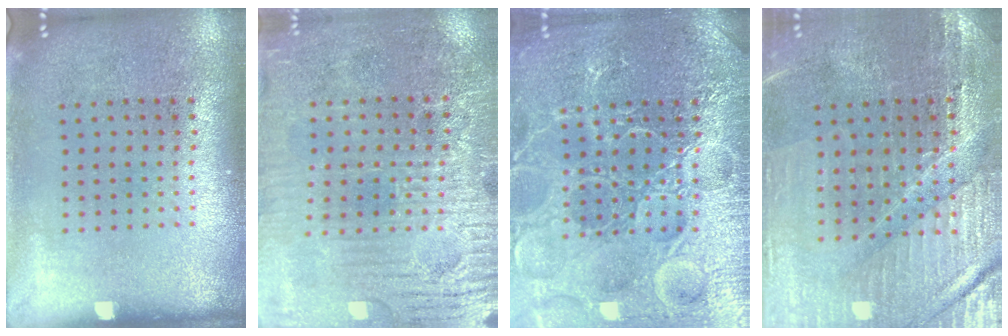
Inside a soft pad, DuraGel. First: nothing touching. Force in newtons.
{"total": 3.5, "press": 3.4, "slide": 0.8}
{"total": 7.4, "press": 7.4, "slide": 0.9}
{"total": 3.2, "press": 3.1, "slide": 0.4}